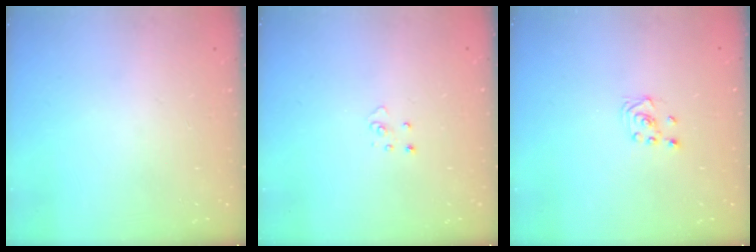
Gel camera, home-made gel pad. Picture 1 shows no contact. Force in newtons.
{"total": 3.4, "press": 3.4, "slide": 0.1}
{"total": 2.3, "press": 2.2, "slide": 0.7}